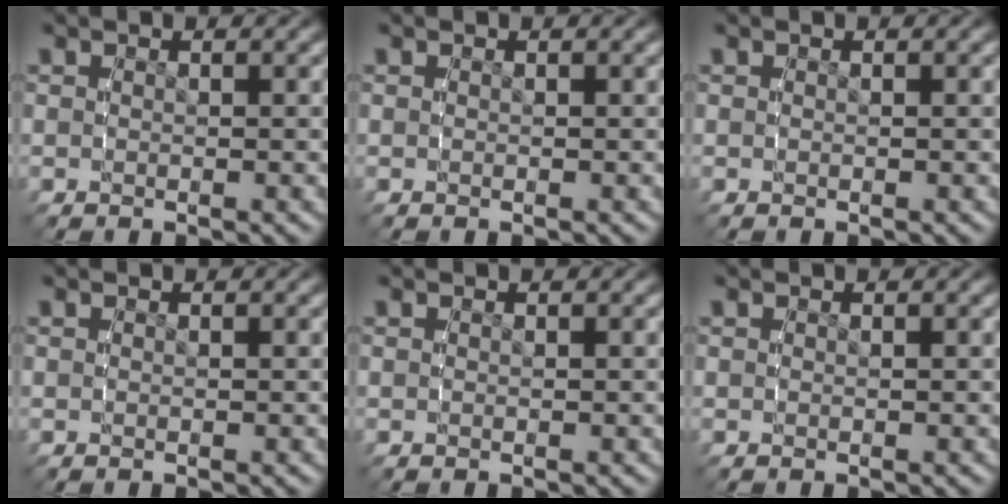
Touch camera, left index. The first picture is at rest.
{"total": 0.0}
{"total": 0.0}
{"total": 0.0}
{"total": 0.0}
{"total": 0.0}